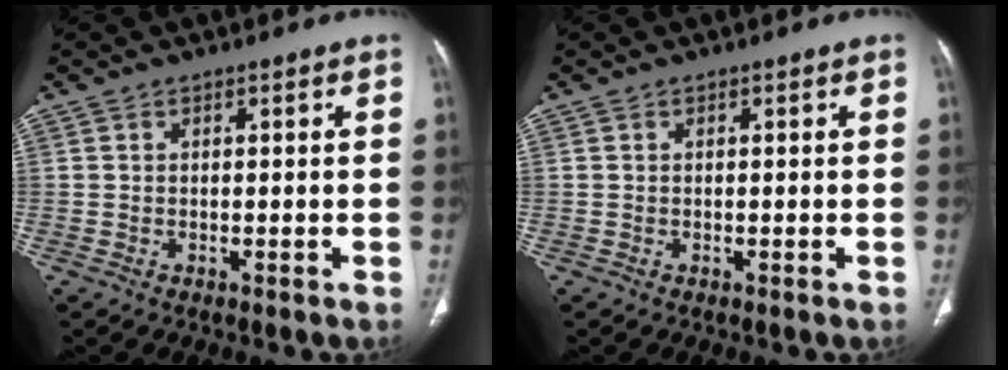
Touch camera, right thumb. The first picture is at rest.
{"total": 0.0}